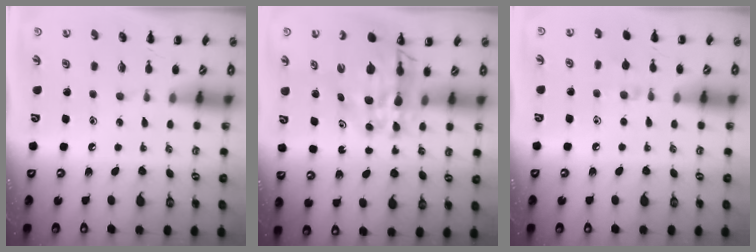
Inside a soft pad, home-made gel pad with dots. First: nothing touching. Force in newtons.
{"total": 14.9, "press": 14.4, "slide": 4.1}
{"total": 5.9, "press": 5.5, "slide": 2.3}